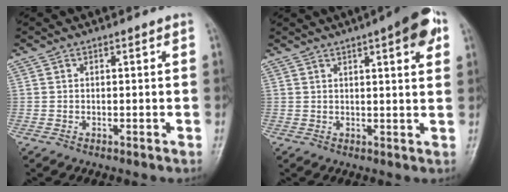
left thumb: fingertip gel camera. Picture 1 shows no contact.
{"total": 9.2, "force": [4.4, 2.3, 7.8], "torque": [-0.087, -0.002, 0.049]}